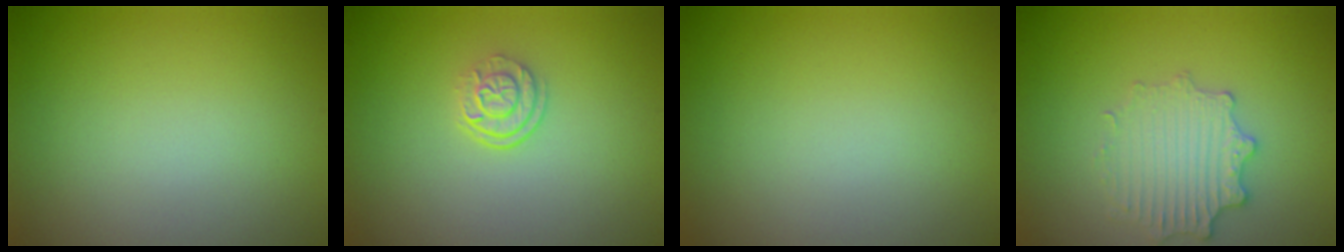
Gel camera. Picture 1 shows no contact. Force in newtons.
{"total": 2.4, "press": 1.7, "slide": 1.6}
{"total": 0.0}
{"total": 2.9, "press": 2.9, "slide": 0.6}